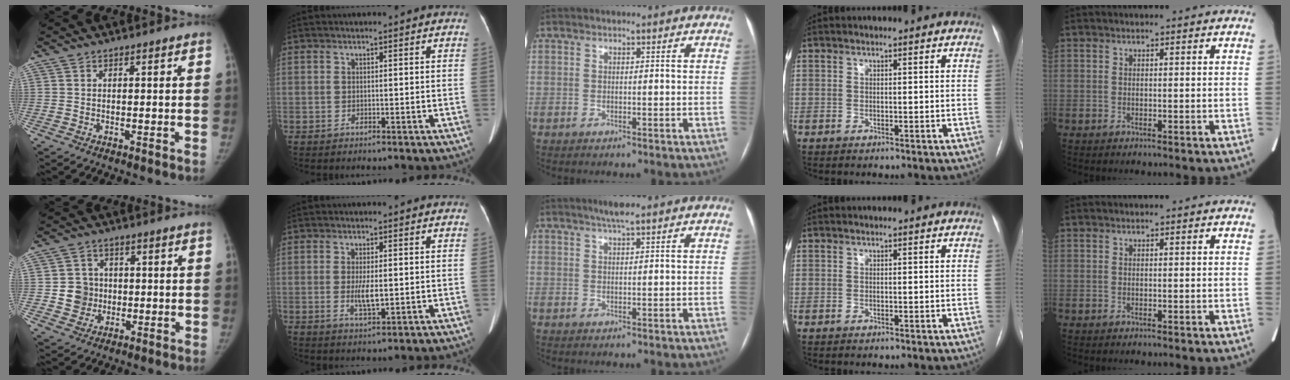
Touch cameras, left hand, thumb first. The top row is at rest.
{"thumb": {"total": 6.0, "force": [-0.3, 5.8, 1.5], "torque": [0.002, 0.009, -0.002]}, "index": {"total": 3.5, "force": [-0.2, 0.9, 3.3], "torque": [-0.065, -0.007, -0.001]}, "middle": {"total": 2.7, "force": [2.0, 0.0, 1.8], "torque": [-0.039, 0.006, 0.038]}}